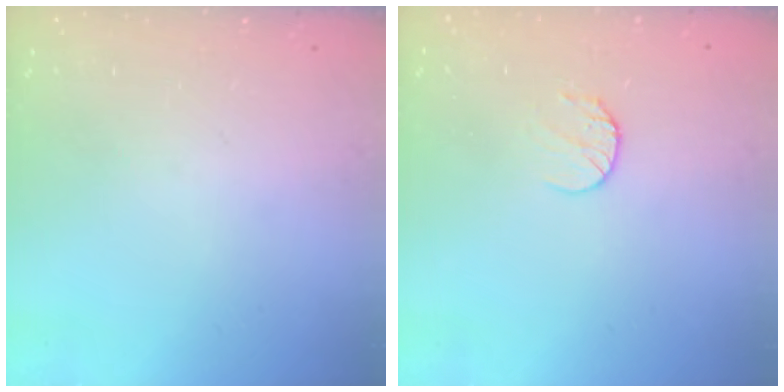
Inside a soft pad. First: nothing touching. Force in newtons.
{"total": 5.1, "press": 5.1, "slide": 0.5}